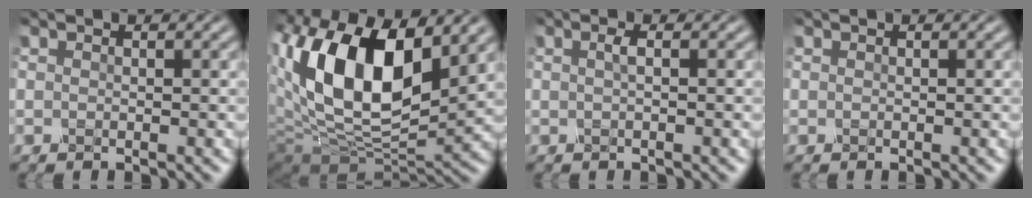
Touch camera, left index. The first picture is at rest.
{"total": 15.1, "force": [4.2, 8.0, 12.1], "torque": [-0.220, 0.010, 0.071]}
{"total": 0.9, "force": [-0.1, 0.2, 0.9], "torque": [-0.019, 0.002, -0.003]}
{"total": 0.0}